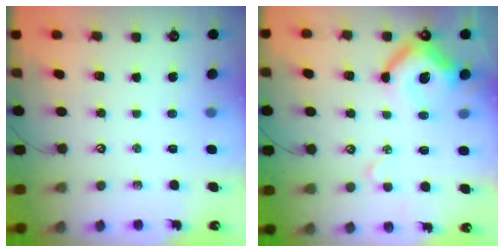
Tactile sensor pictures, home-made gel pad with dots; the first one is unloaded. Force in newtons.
{"total": 10.7, "press": 10.5, "slide": 2.1}